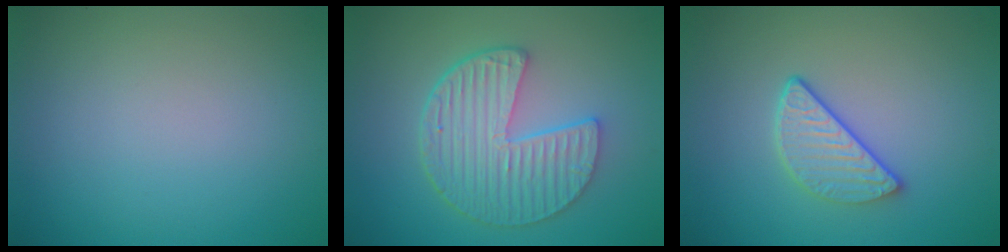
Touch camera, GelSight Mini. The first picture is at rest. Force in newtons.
{"total": 6.2, "press": 4.7, "slide": 4.1}
{"total": 3.1, "press": 2.4, "slide": 1.9}